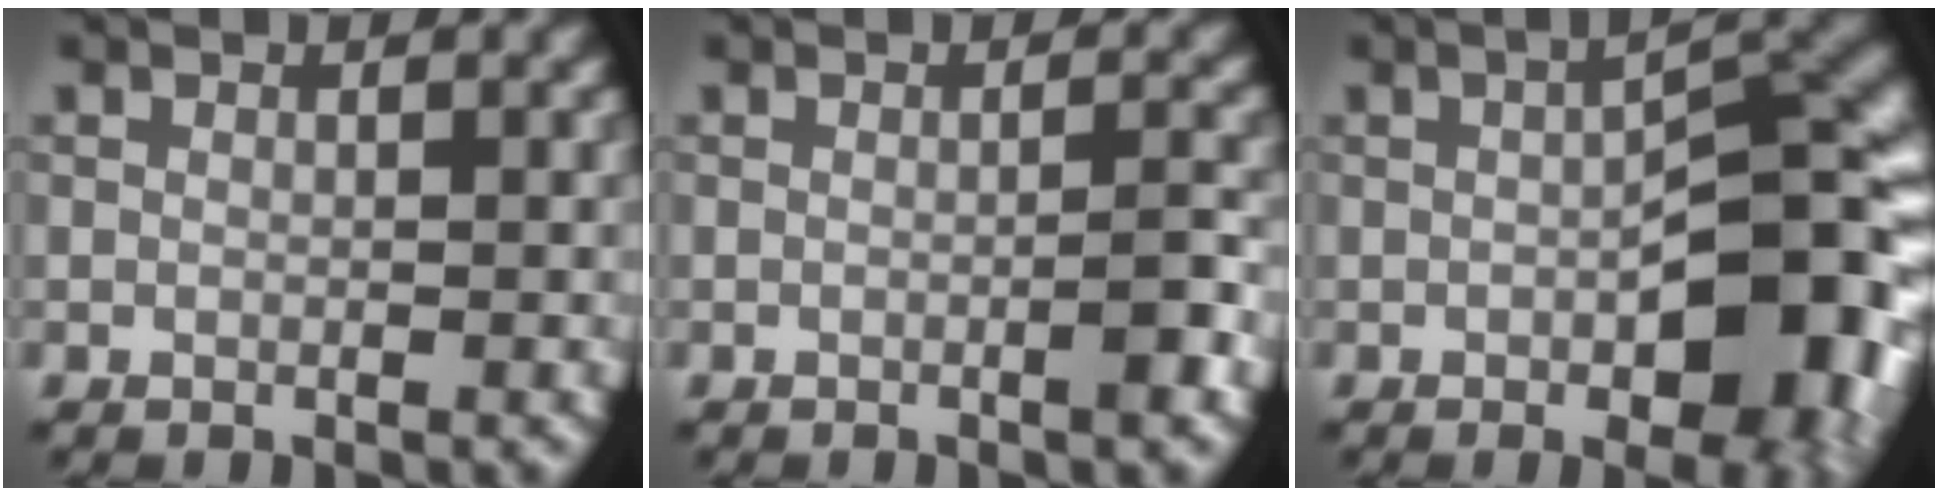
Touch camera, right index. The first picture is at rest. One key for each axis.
{"total": 1.9, "fx": -0.7, "fy": 0.2, "fz": 1.8, "tx": -0.026, "ty": 0.005, "tz": -0.013}
{"total": 10.8, "fx": -2.5, "fy": 4.4, "fz": 9.5, "tx": -0.118, "ty": 0.006, "tz": -0.037}